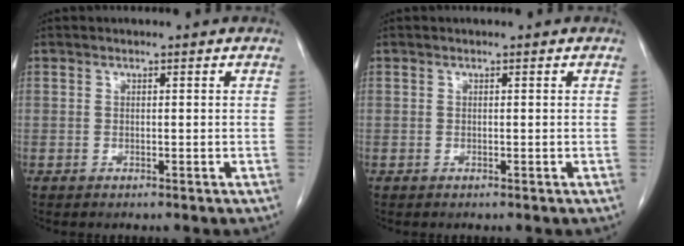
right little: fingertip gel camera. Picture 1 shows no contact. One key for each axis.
{"total": 0.0}